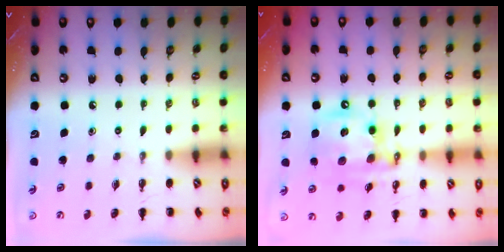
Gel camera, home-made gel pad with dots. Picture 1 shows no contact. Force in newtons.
{"total": 15.3, "press": 14.8, "slide": 3.7}